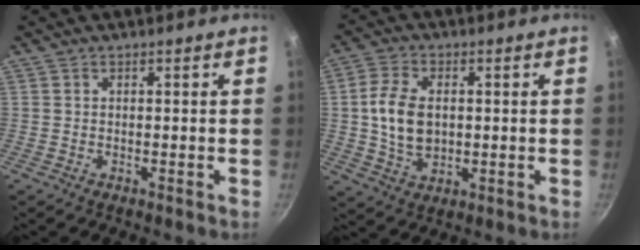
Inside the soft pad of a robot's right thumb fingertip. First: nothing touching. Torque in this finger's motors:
{"motor_torque": [-0.46, 0.78, 0.50, 0.83, 0.09]}